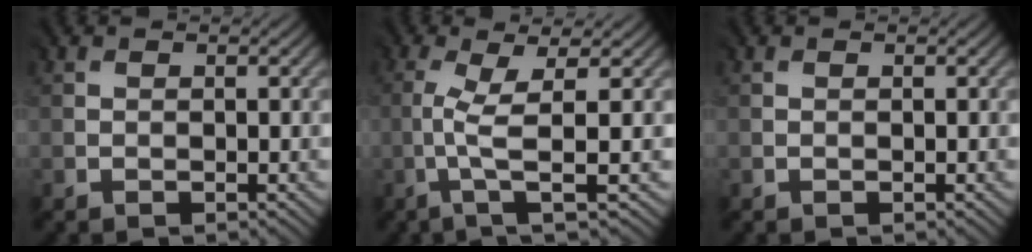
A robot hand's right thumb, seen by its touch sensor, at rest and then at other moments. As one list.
[{"total": 3.9, "force": [-0.8, 0.1, 3.8], "torque": [-0.079, 0.007, -0.018]}, {"total": 0.0}]